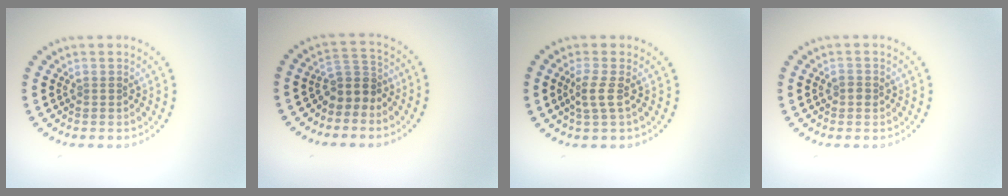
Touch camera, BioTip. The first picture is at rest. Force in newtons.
{"total": 2.8, "press": 2.2, "slide": 1.7}
{"total": 1.9, "press": 1.6, "slide": 1.0}
{"total": 0.9, "press": 0.9, "slide": 0.1}